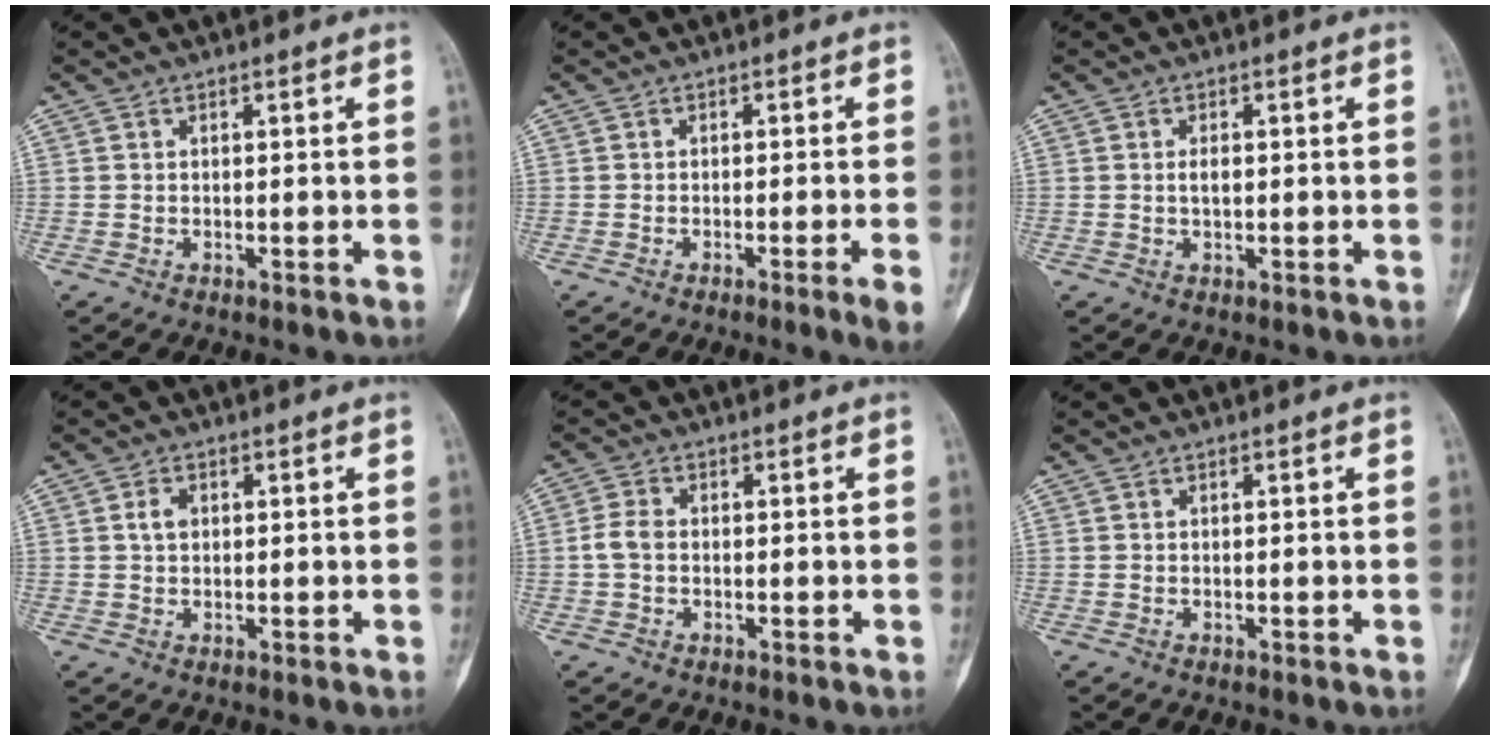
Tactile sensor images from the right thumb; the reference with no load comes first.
{"total": 4.0, "force": [-1.9, -0.5, 3.4], "torque": [-0.055, -0.003, -0.030]}
{"total": 1.7, "force": [0.1, 0.9, 1.5], "torque": [-0.028, 0.000, 0.002]}
{"total": 2.5, "force": [0.5, 1.8, 1.7], "torque": [-0.027, 0.005, 0.009]}
{"total": 3.2, "force": [-0.3, 2.3, 2.2], "torque": [-0.047, 0.007, -0.013]}
{"total": 0.0}